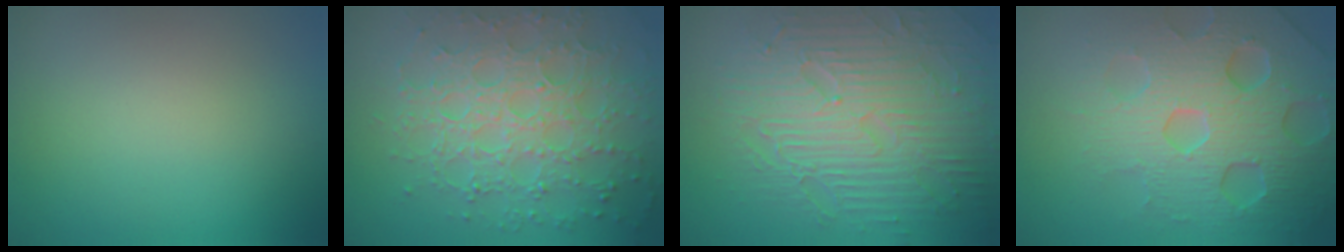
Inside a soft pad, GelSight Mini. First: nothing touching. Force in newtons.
{"total": 8.0, "press": 5.7, "slide": 5.6}
{"total": 9.5, "press": 6.4, "slide": 7.0}
{"total": 7.3, "press": 7.1, "slide": 1.5}